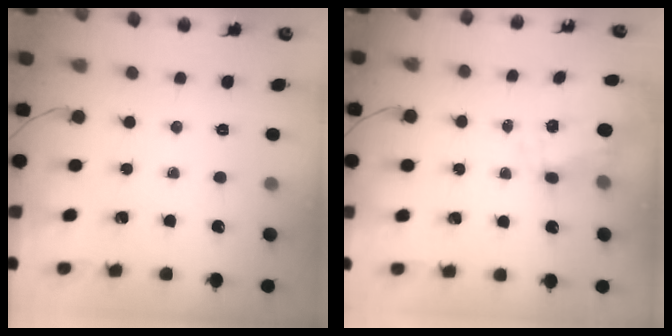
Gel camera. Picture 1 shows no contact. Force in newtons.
{"total": 8.2, "press": 8.2, "slide": 0.8}